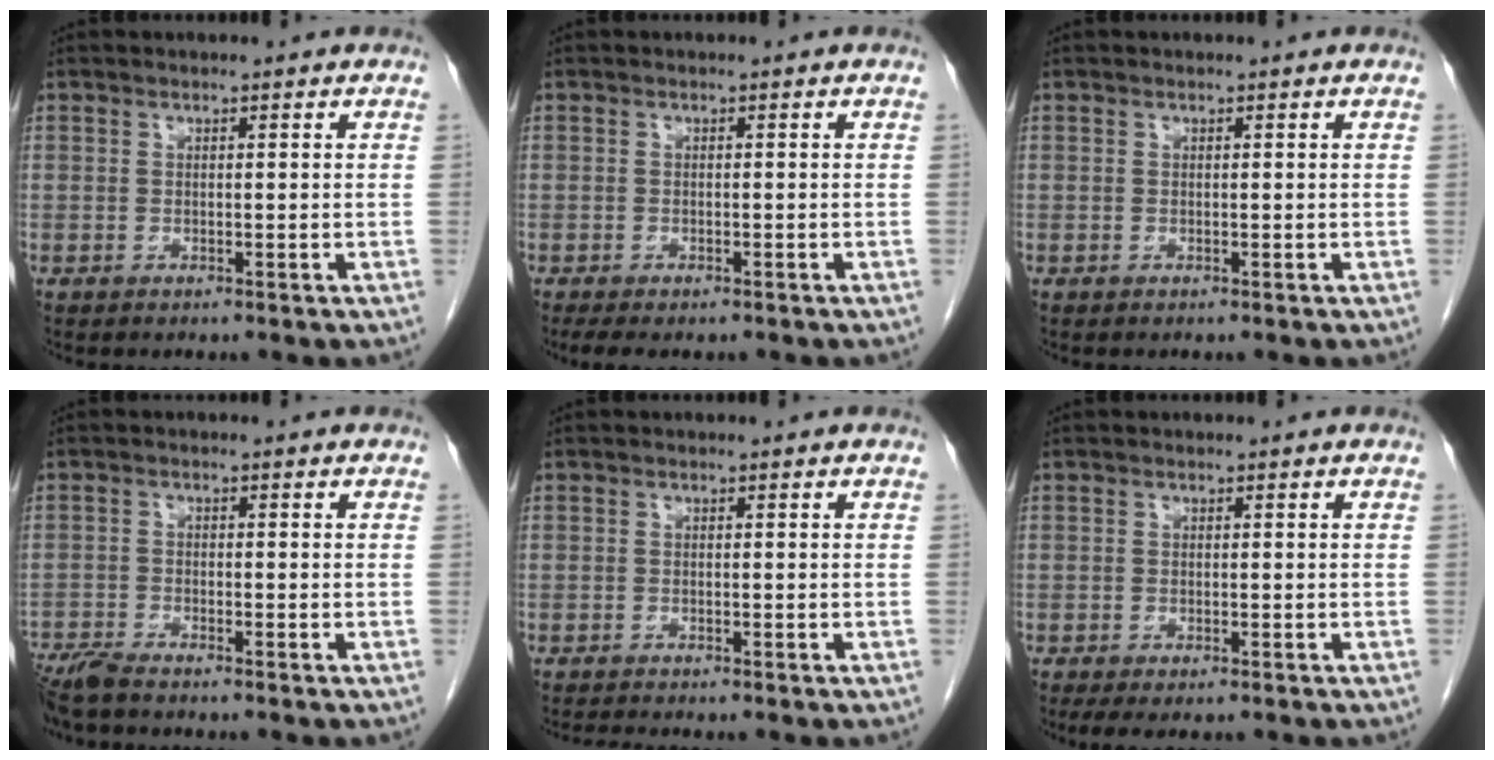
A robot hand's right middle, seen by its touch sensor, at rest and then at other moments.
{"total": 4.2, "force": [-3.3, 1.5, 2.2], "torque": [-0.034, -0.011, -0.045]}
{"total": 0.0}
{"total": 4.4, "force": [-4.0, 0.2, 1.8], "torque": [-0.036, -0.017, -0.077]}
{"total": 1.5, "force": [-1.4, -0.4, 0.4], "torque": [-0.011, -0.005, -0.026]}
{"total": 3.6, "force": [-2.7, 1.1, 2.1], "torque": [-0.032, -0.011, -0.037]}